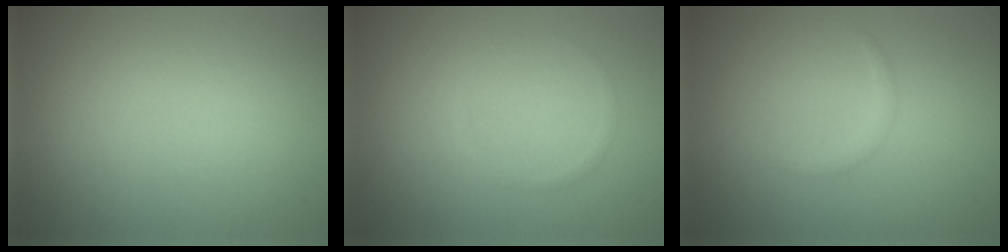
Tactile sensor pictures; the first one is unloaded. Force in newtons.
{"total": 0.5, "press": 0.5, "slide": 0.0}
{"total": 0.7, "press": 0.7, "slide": 0.1}